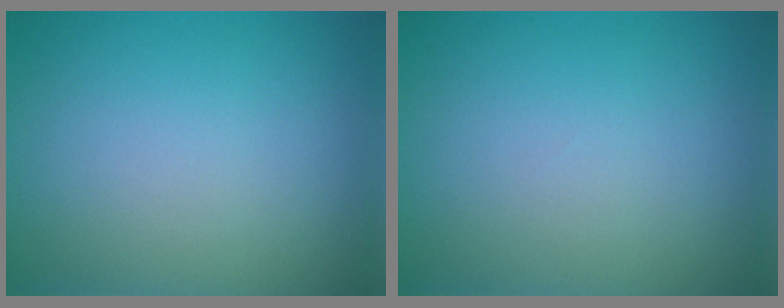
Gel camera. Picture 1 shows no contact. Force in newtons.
{"total": 0.0}